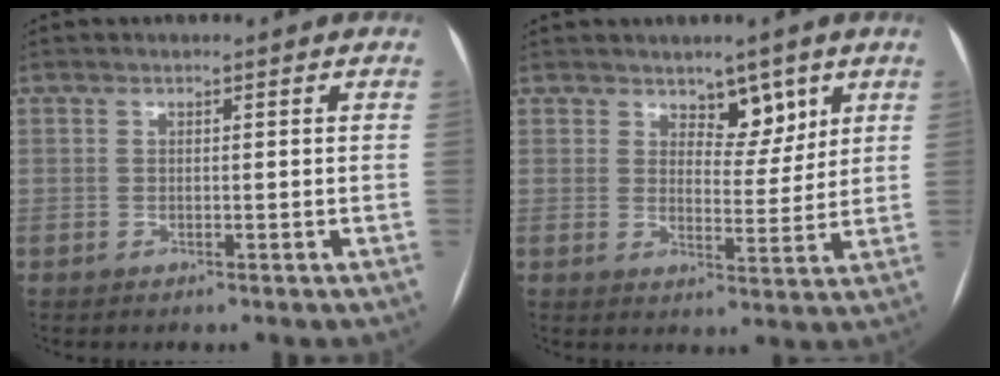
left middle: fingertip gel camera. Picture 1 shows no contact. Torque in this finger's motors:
{"motor_torque": [0.36, -0.29, 0.07, 0.04]}